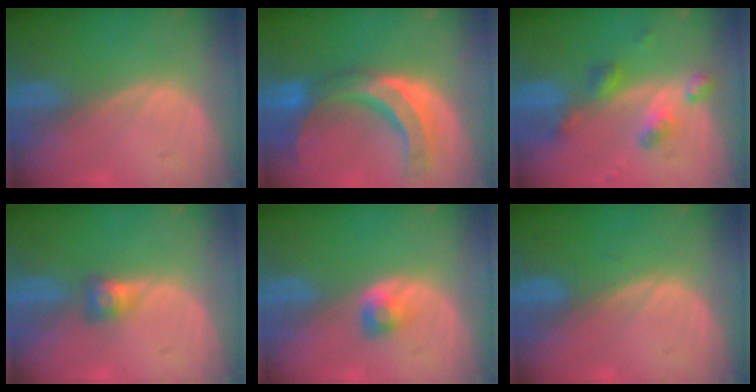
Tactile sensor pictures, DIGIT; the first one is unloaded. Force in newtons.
{"total": 10.8, "press": 9.4, "slide": 5.3}
{"total": 6.1, "press": 5.3, "slide": 3.0}
{"total": 2.6, "press": 2.3, "slide": 1.0}
{"total": 2.3, "press": 2.2, "slide": 0.7}
{"total": 0.6, "press": 0.6, "slide": 0.2}